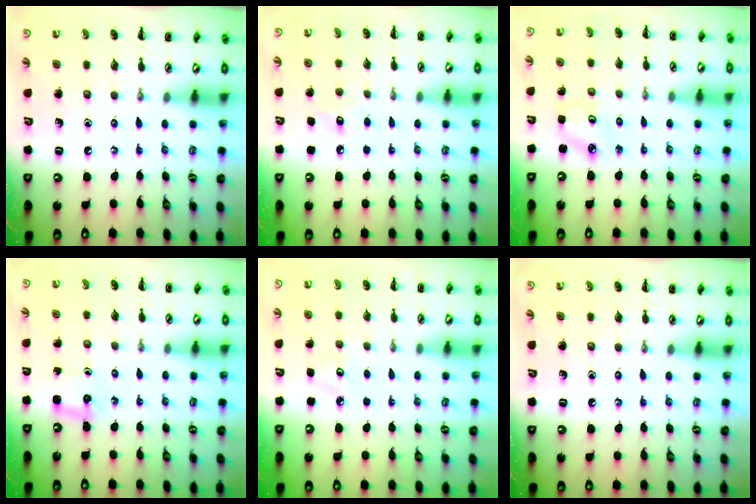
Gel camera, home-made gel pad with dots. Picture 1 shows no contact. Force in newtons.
{"total": 5.5, "press": 5.3, "slide": 1.3}
{"total": 2.5, "press": 2.4, "slide": 0.6}
{"total": 2.6, "press": 2.5, "slide": 0.7}
{"total": 2.8, "press": 2.7, "slide": 0.8}
{"total": 0.0}